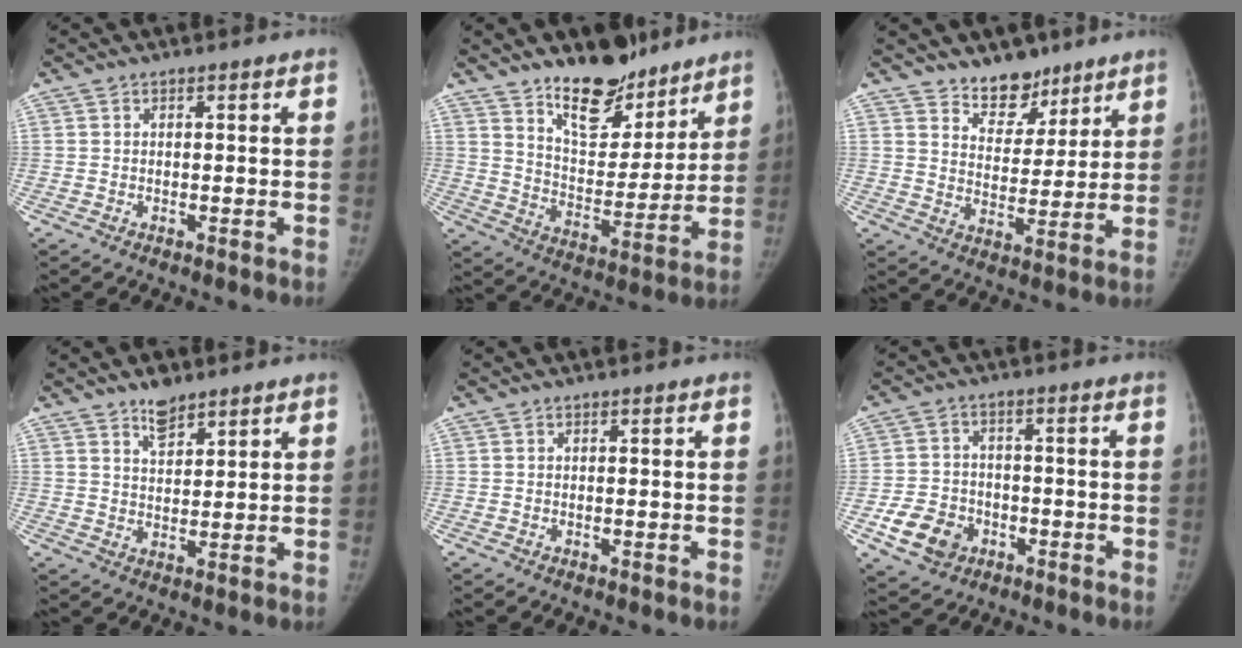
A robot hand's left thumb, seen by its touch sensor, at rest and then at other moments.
{"total": 15.6, "force": [12.0, 7.1, 7.0], "torque": [-0.056, -0.096, 0.198]}
{"total": 8.7, "force": [6.9, 4.8, 2.2], "torque": [0.002, -0.053, 0.121]}
{"total": 4.9, "force": [3.9, 2.1, 2.1], "torque": [-0.018, -0.031, 0.069]}
{"total": 0.0}
{"total": 8.5, "force": [-3.4, 6.8, 3.8], "torque": [-0.051, 0.017, -0.055]}